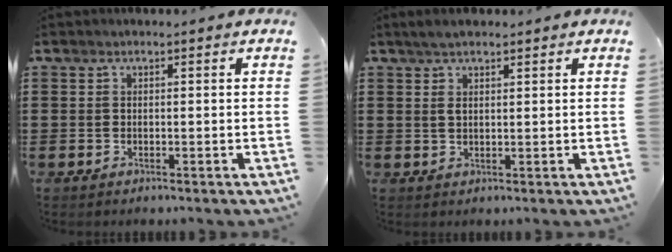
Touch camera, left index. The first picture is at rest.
{"total": 2.4, "force": [1.5, 0.8, 1.7], "torque": [-0.037, 0.006, 0.026]}